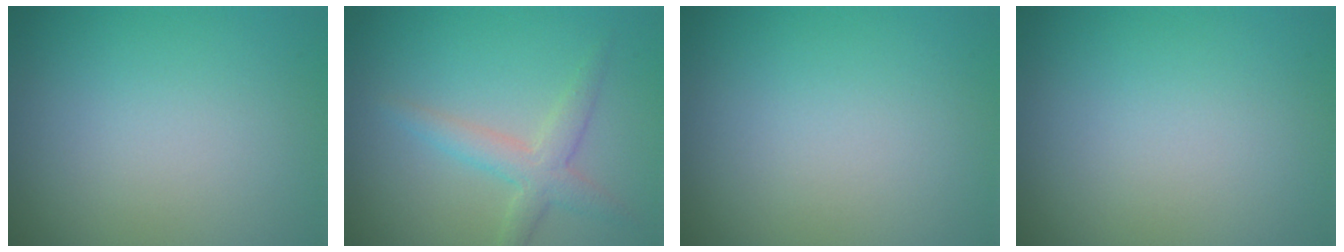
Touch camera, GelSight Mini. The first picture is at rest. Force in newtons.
{"total": 2.9, "press": 2.9, "slide": 0.1}
{"total": 0.0}
{"total": 0.0}